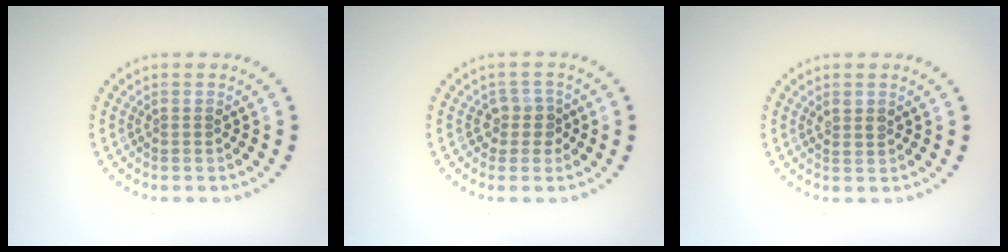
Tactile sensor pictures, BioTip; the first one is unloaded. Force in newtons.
{"total": 2.0, "press": 1.6, "slide": 1.2}
{"total": 1.0, "press": 0.9, "slide": 0.5}